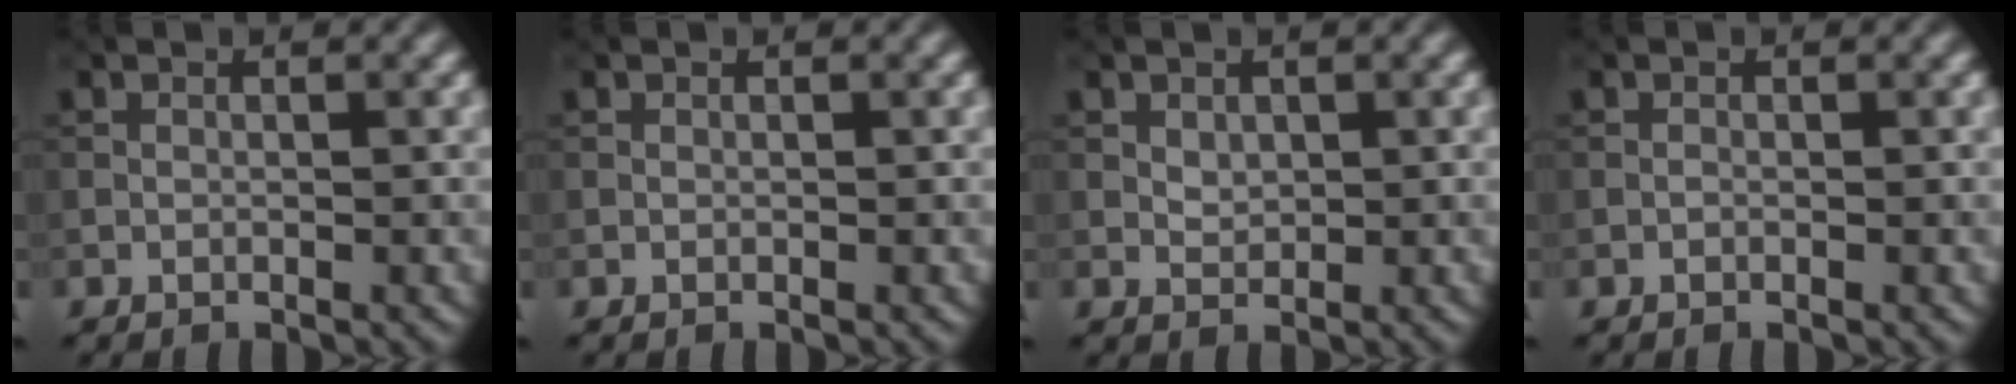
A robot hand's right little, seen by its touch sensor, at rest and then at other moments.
{"total": 0.0}
{"total": 1.1, "force": [0.4, 0.9, 0.6], "torque": [-0.012, -0.002, 0.011]}
{"total": 0.0}